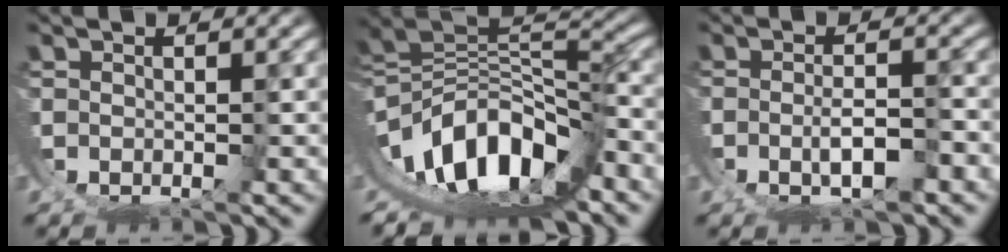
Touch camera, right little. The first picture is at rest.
{"total": 15.5, "force": [-2.8, 9.9, 11.6], "torque": [-0.195, -0.031, -0.033]}
{"total": 2.7, "force": [-1.1, -0.3, 2.4], "torque": [-0.024, -0.001, -0.016]}